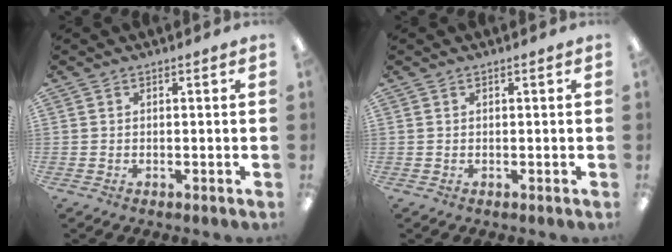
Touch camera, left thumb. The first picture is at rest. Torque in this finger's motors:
{"motor_torque": [-0.03, 0.00, -0.02, 0.02, 0.00]}